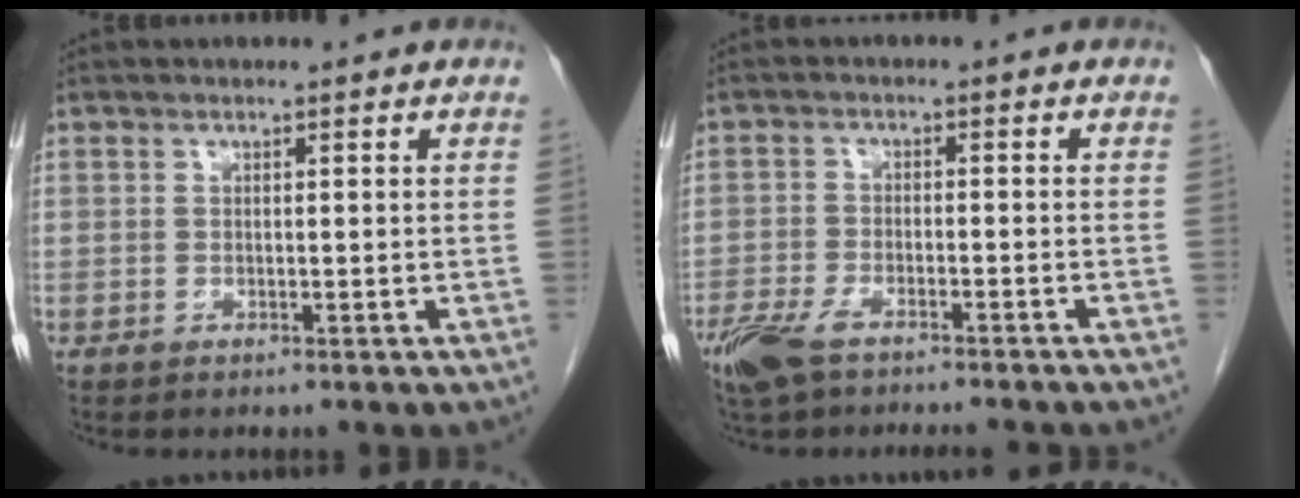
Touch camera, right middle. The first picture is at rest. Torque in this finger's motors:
{"motor_torque": [0.47, -1.38, 0.11, 0.04]}